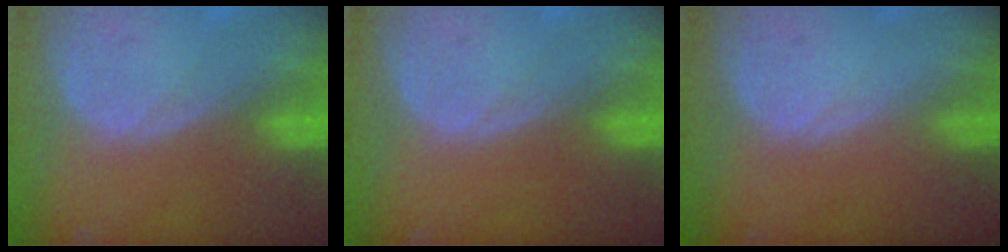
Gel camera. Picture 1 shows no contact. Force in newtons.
{"total": 0.0}
{"total": 0.0}